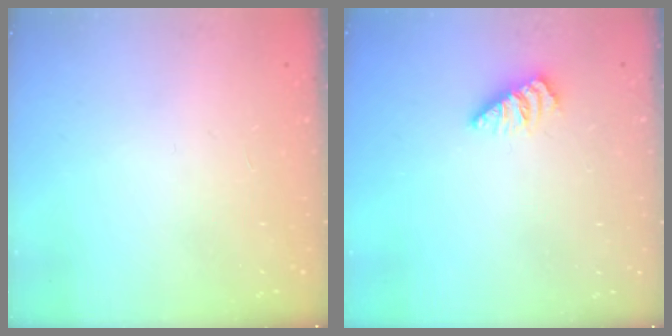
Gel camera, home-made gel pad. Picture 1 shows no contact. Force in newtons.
{"total": 0.0}